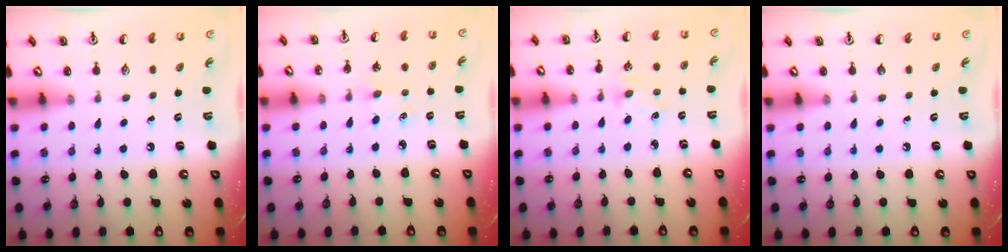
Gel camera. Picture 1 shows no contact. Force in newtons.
{"total": 0.7, "press": 0.7, "slide": 0.1}
{"total": 2.2, "press": 2.1, "slide": 0.3}
{"total": 0.0}